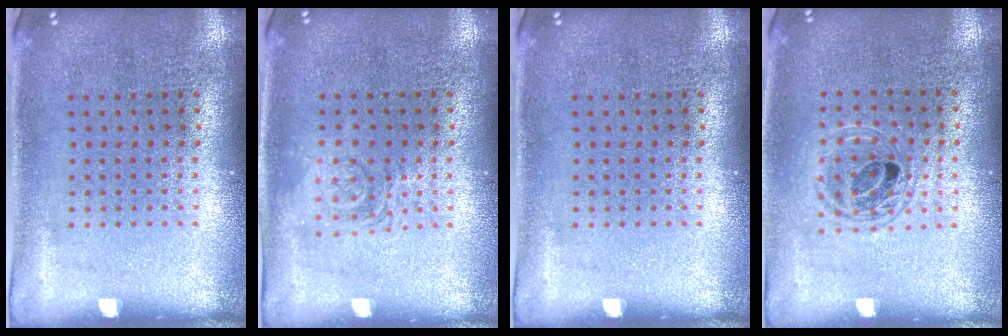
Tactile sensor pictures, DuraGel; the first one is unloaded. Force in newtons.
{"total": 1.3, "press": 1.2, "slide": 0.3}
{"total": 0.0}
{"total": 1.4, "press": 1.2, "slide": 0.6}